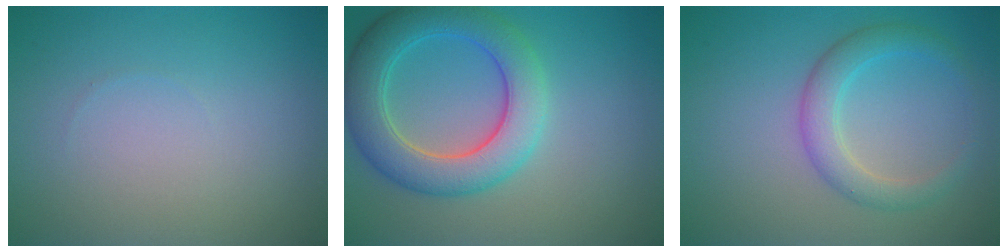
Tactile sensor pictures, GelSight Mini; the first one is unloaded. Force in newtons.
{"total": 6.7, "press": 6.7, "slide": 0.2}
{"total": 3.1, "press": 3.1, "slide": 0.1}